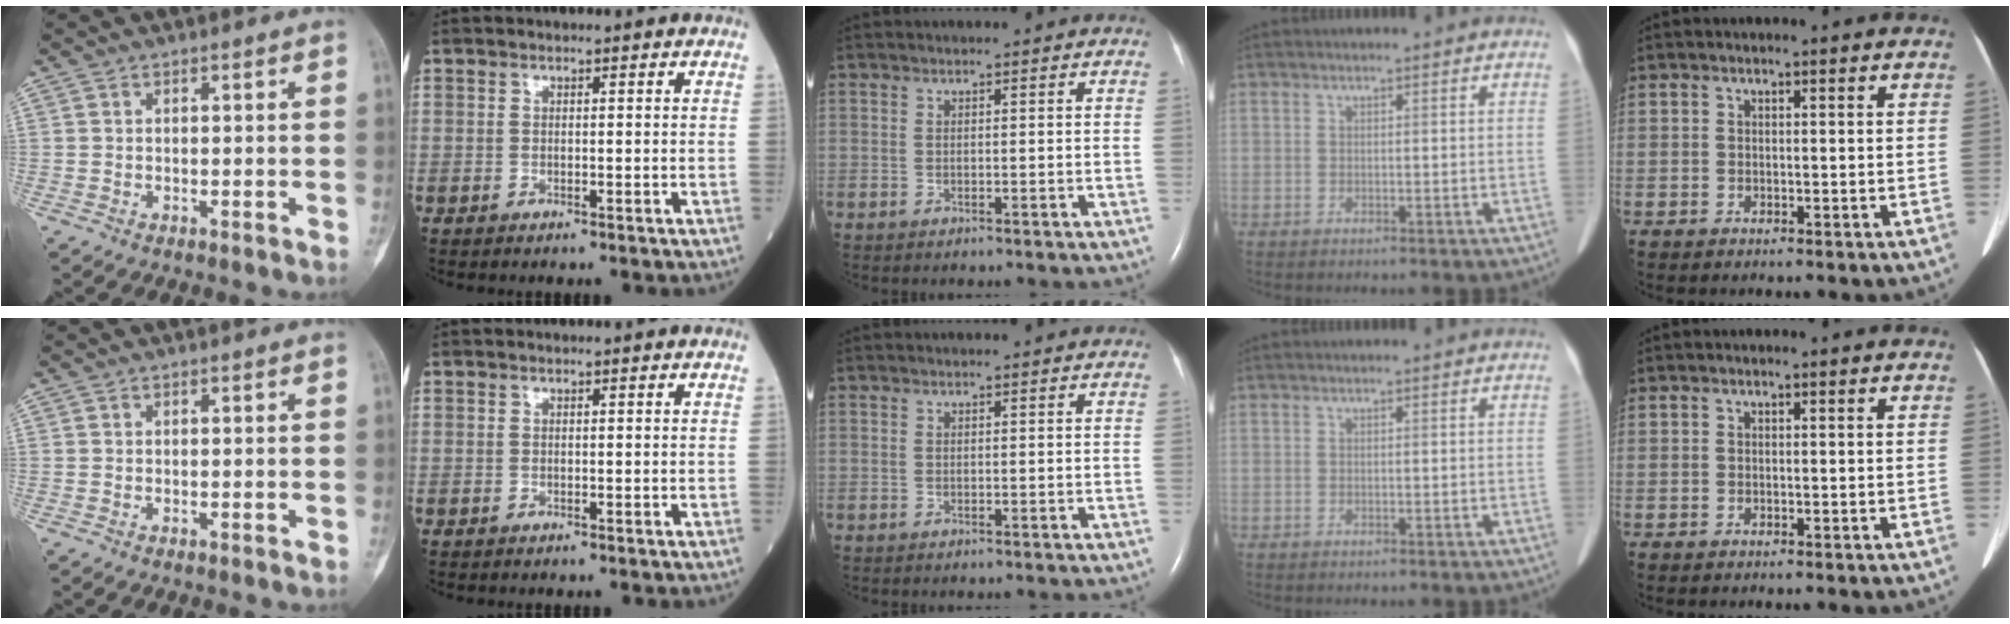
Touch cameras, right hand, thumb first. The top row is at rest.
{}